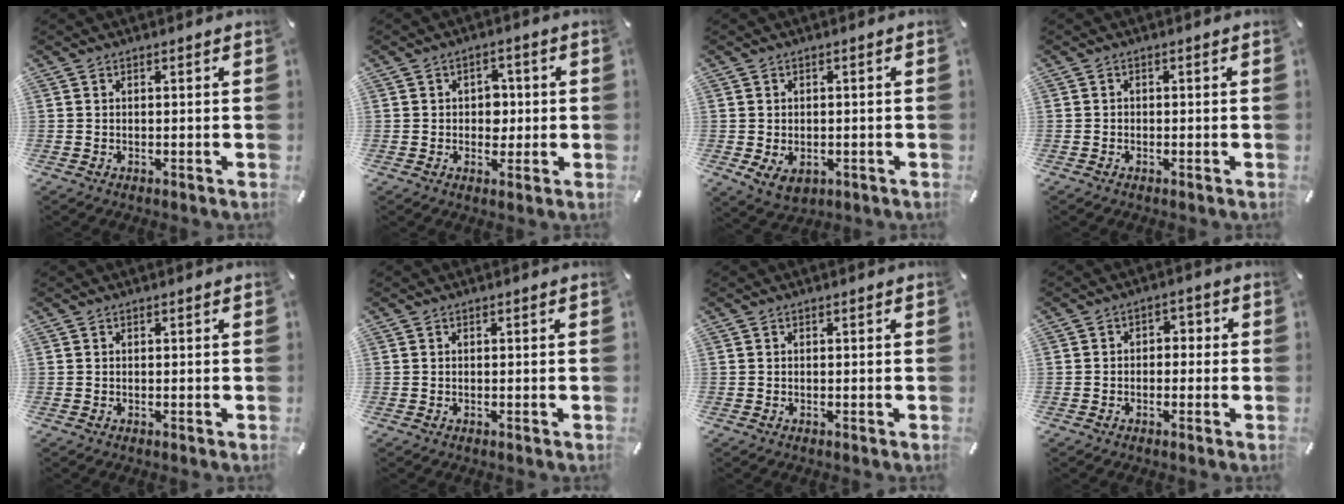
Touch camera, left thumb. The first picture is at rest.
{"total": 4.5, "force": [-0.1, 3.9, 2.3], "torque": [-0.025, 0.001, -0.008]}
{"total": 4.2, "force": [-1.1, 3.3, 2.4], "torque": [-0.043, 0.000, -0.021]}
{"total": 0.7, "force": [-0.4, 0.5, 0.2], "torque": [-0.003, 0.004, -0.011]}
{"total": 0.0}
{"total": 0.0}
{"total": 0.0}
{"total": 3.1, "force": [-1.7, 2.2, 1.2], "torque": [-0.022, 0.016, -0.035]}